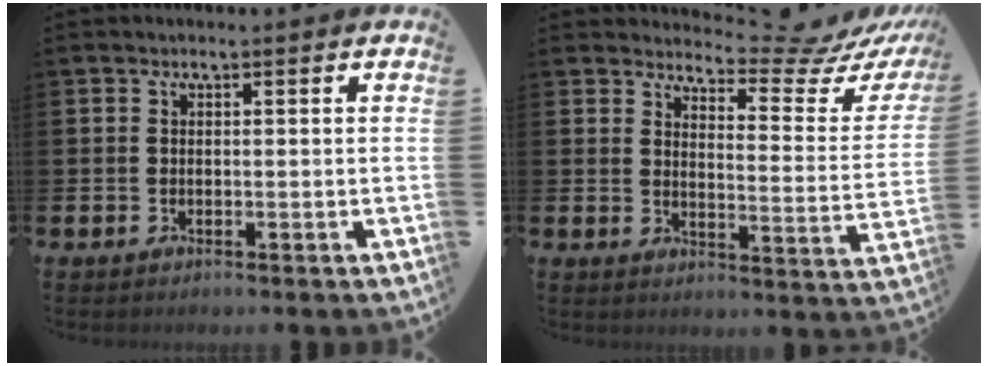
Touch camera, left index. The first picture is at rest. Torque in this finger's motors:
{"motor_torque": [-0.48, -0.79, -0.01, 0.01]}